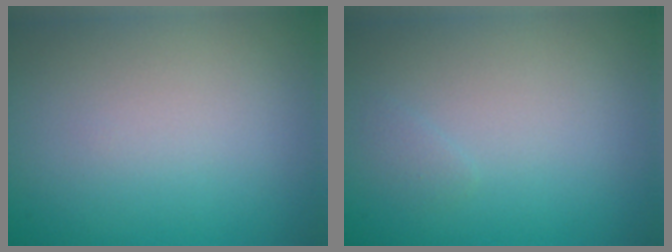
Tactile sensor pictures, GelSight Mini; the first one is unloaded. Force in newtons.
{"total": 0.6, "press": 0.6, "slide": 0.1}